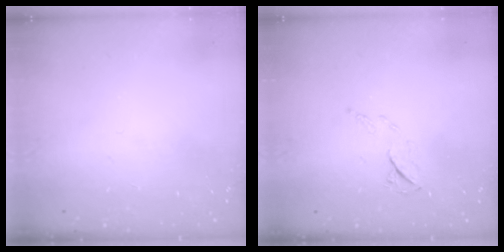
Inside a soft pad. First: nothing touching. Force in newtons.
{"total": 6.1, "press": 5.9, "slide": 1.3}